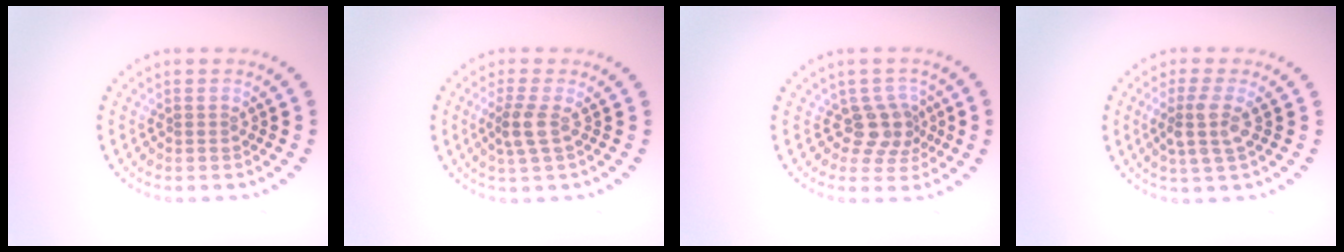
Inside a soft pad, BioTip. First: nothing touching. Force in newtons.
{"total": 2.0, "press": 1.6, "slide": 1.2}
{"total": 3.0, "press": 2.2, "slide": 2.0}
{"total": 2.8, "press": 2.2, "slide": 1.8}